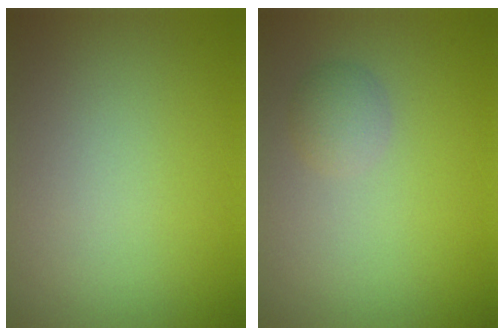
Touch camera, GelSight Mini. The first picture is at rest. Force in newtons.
{"total": 1.6, "press": 1.6, "slide": 0.1}